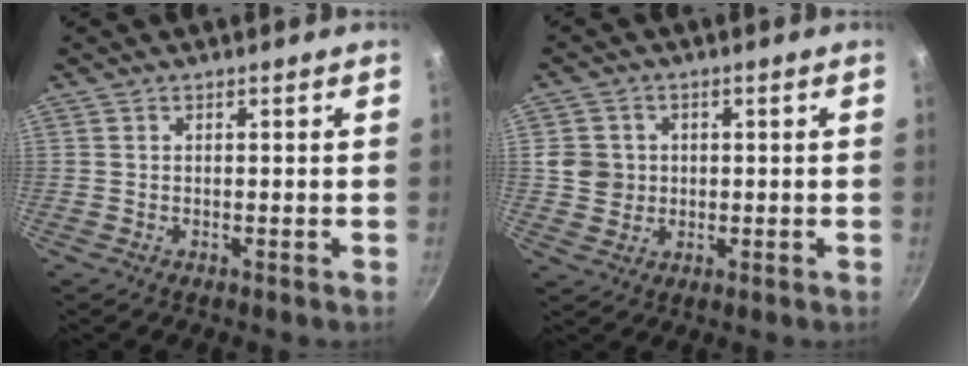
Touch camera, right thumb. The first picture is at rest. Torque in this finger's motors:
{"motor_torque": [0.40, 0.49, 0.33, 0.10, 0.01]}